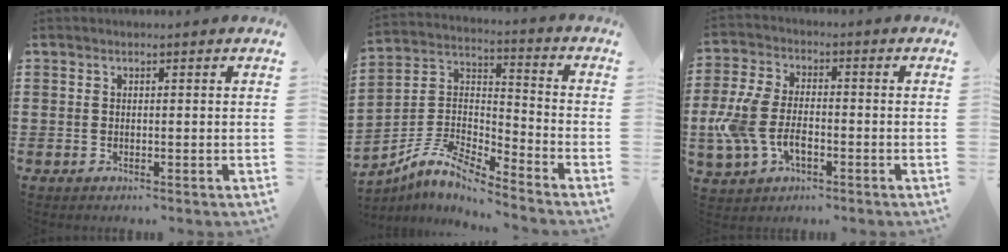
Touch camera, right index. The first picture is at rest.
{"total": 7.5, "force": [-6.7, 1.2, 2.9], "torque": [-0.087, -0.009, -0.143]}
{"total": 7.6, "force": [-2.4, 4.5, 5.6], "torque": [-0.153, -0.004, -0.056]}